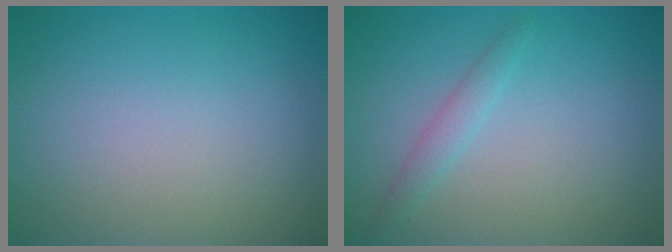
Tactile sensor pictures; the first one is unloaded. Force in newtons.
{"total": 1.4, "press": 1.4, "slide": 0.1}